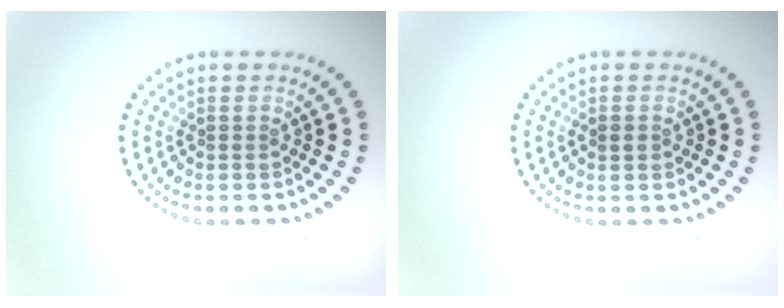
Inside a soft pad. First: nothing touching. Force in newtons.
{"total": 0.8, "press": 0.8, "slide": 0.3}